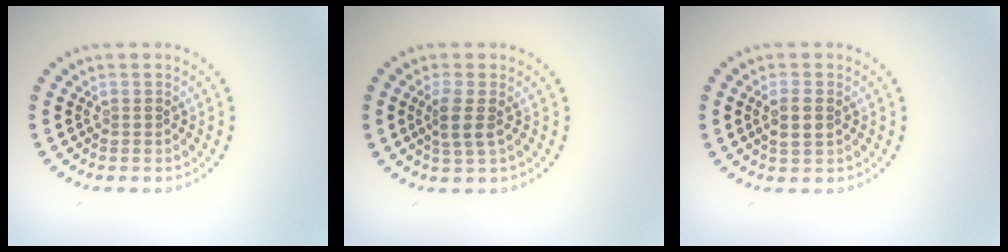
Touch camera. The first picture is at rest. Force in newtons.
{"total": 2.1, "press": 1.7, "slide": 1.2}
{"total": 2.0, "press": 2.0, "slide": 0.6}